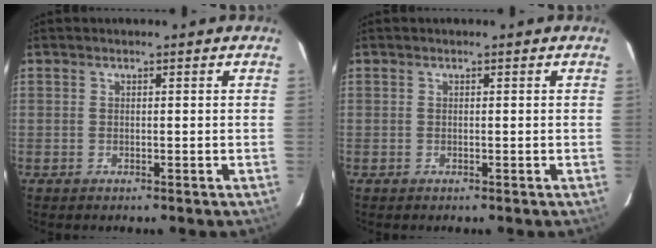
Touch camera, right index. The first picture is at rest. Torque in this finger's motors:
{"motor_torque": [0.13, -0.03, 0.12, 0.01]}